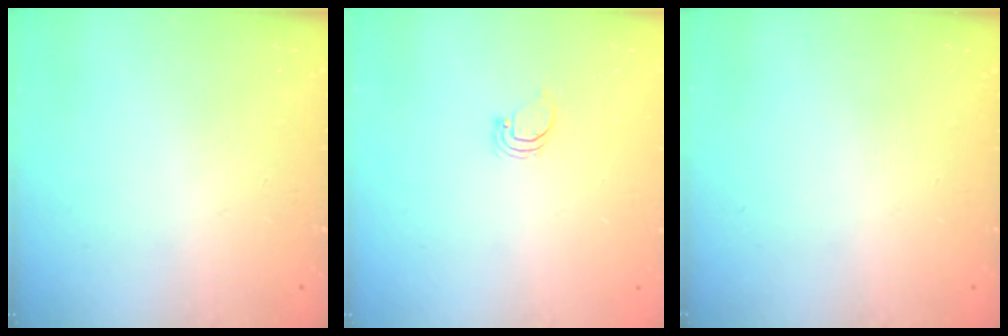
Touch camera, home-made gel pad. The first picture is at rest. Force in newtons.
{"total": 0.9, "press": 0.9, "slide": 0.0}
{"total": 0.0}